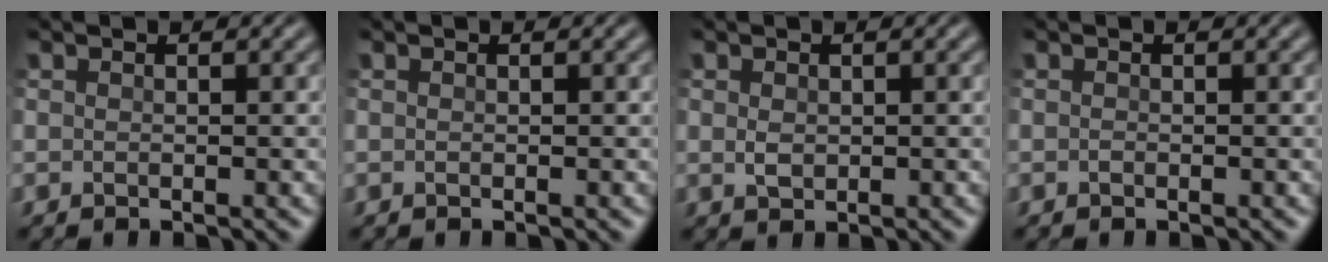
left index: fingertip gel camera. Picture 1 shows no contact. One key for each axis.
{"total": 0.0}
{"total": 1.1, "fx": 0.3, "fy": 0.8, "fz": 0.6, "tx": -0.016, "ty": 0.005, "tz": 0.007}
{"total": 0.0}